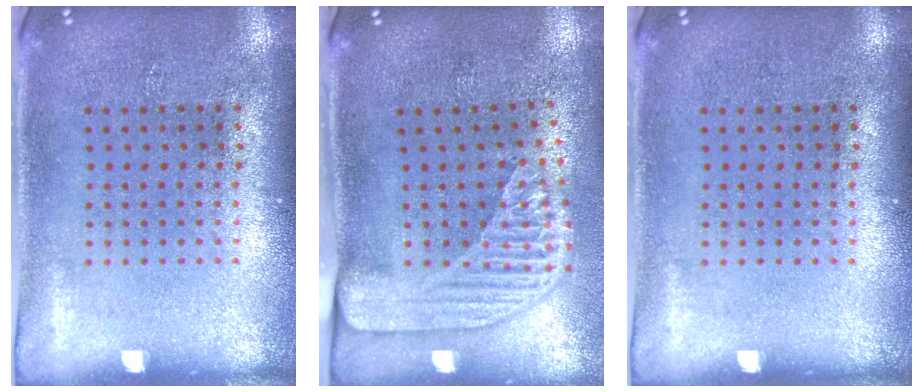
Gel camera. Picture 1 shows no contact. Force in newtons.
{"total": 2.3, "press": 1.8, "slide": 1.5}
{"total": 0.0}